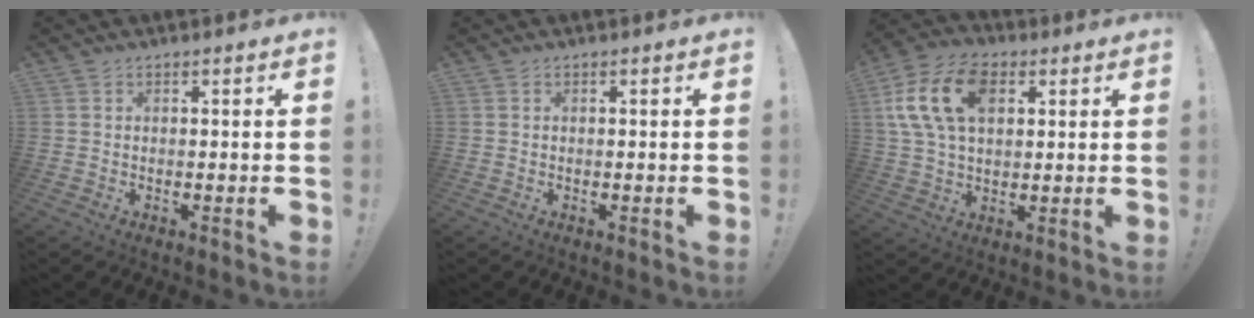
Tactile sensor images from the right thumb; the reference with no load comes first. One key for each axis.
{"total": 0.0}
{"total": 16.7, "fx": 5.1, "fy": 10.7, "fz": 11.7, "tx": -0.226, "ty": -0.001, "tz": 0.093}